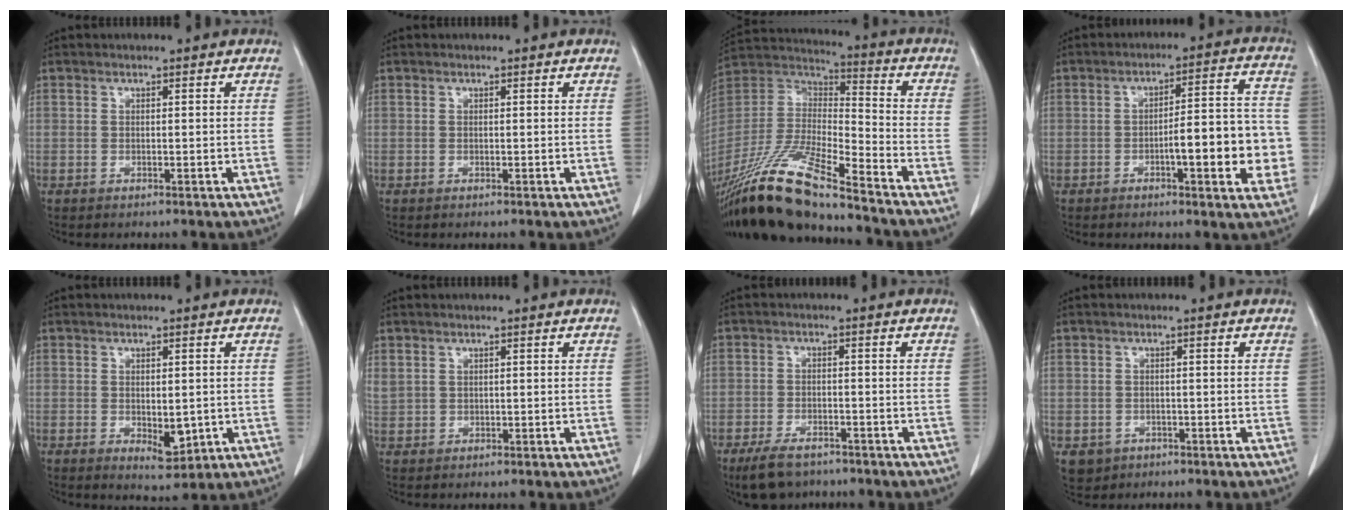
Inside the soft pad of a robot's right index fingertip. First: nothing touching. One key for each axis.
{"total": 0.0}
{"total": 19.8, "fx": -15.9, "fy": 1.4, "fz": 11.8, "tx": -0.261, "ty": -0.029, "tz": -0.303}
{"total": 12.0, "fx": -3.0, "fy": 2.5, "fz": 11.3, "tx": -0.146, "ty": 0.024, "tz": -0.038}
{"total": 4.2, "fx": -0.7, "fy": 2.0, "fz": 3.6, "tx": -0.053, "ty": -0.011, "tz": 0.001}
{"total": 2.1, "fx": 1.2, "fy": 1.4, "fz": 1.0, "tx": -0.038, "ty": 0.014, "tz": 0.036}
{"total": 6.4, "fx": -5.0, "fy": 2.6, "fz": 3.1, "tx": -0.058, "ty": -0.007, "tz": -0.080}
{"total": 3.6, "fx": -1.5, "fy": 3.2, "fz": 0.6, "tx": -0.009, "ty": 0.003, "tz": -0.018}